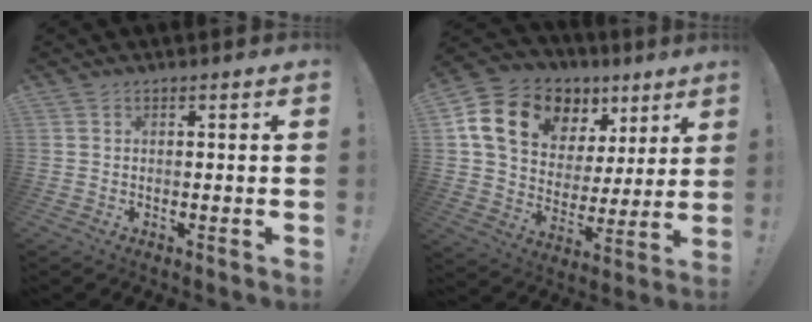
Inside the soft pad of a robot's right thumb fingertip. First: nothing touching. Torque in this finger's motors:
{"motor_torque": [2.47, 2.52, 0.47, 0.46, 0.13]}